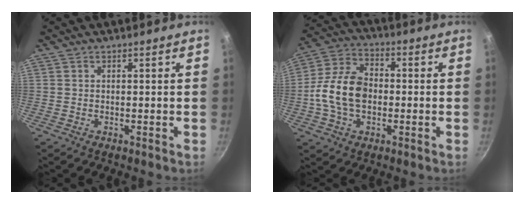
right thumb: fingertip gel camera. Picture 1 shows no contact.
{"total": 13.1, "force": [-1.3, 8.9, 9.5], "torque": [-0.164, 0.028, -0.039]}